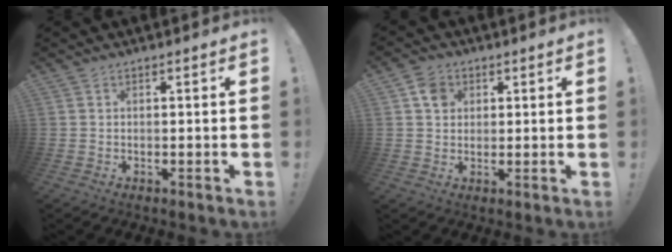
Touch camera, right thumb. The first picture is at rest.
{"total": 5.8, "force": [2.1, 5.0, 1.9], "torque": [-0.018, 0.001, 0.038]}